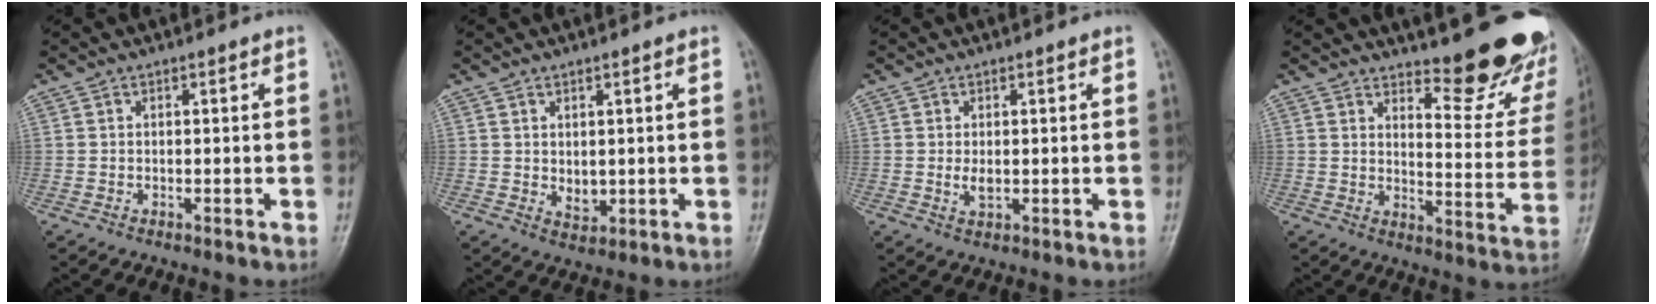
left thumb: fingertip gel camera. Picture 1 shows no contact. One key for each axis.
{"total": 3.0, "fx": 0.6, "fy": 1.9, "fz": 2.2, "tx": -0.028, "ty": -0.012, "tz": 0.018}
{"total": 2.2, "fx": 0.2, "fy": 1.2, "fz": 1.9, "tx": -0.031, "ty": -0.005, "tz": 0.008}
{"total": 17.0, "fx": 14.4, "fy": 4.7, "fz": 7.8, "tx": -0.052, "ty": -0.135, "tz": 0.173}